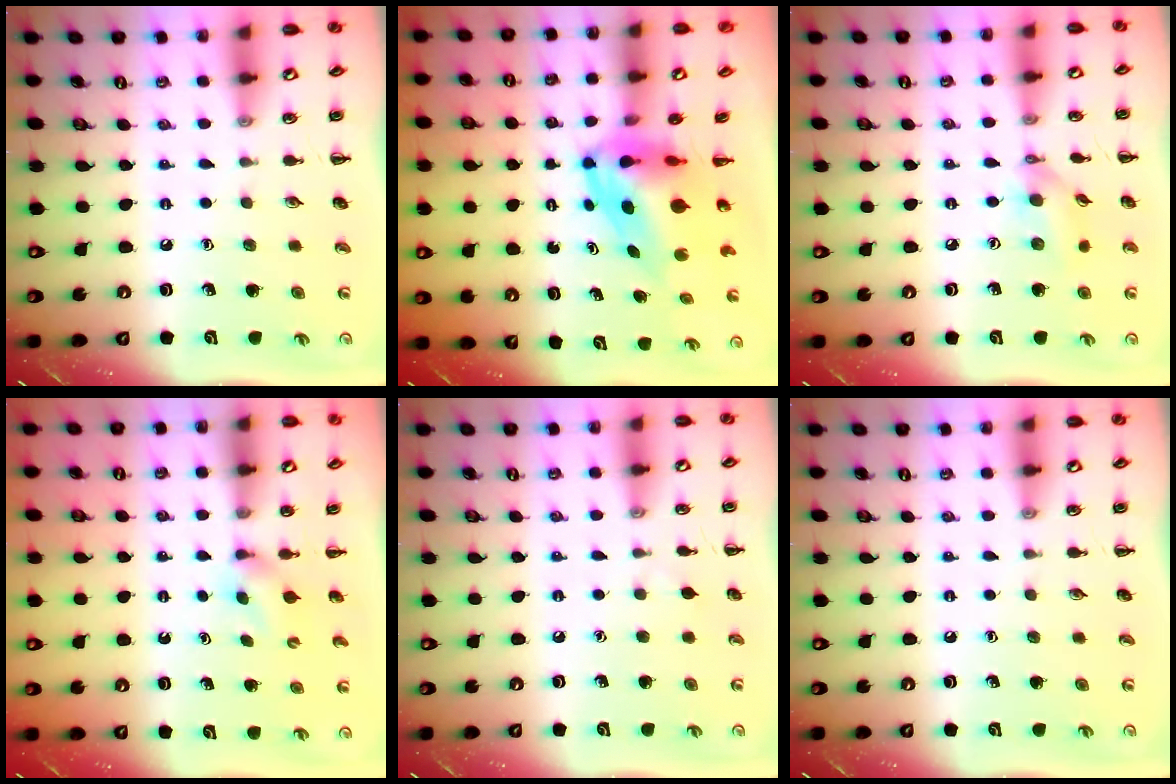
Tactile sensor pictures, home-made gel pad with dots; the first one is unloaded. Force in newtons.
{"total": 7.3, "press": 7.1, "slide": 1.9}
{"total": 9.3, "press": 9.3, "slide": 1.2}
{"total": 2.9, "press": 2.8, "slide": 0.9}
{"total": 2.6, "press": 2.3, "slide": 1.1}
{"total": 0.0}